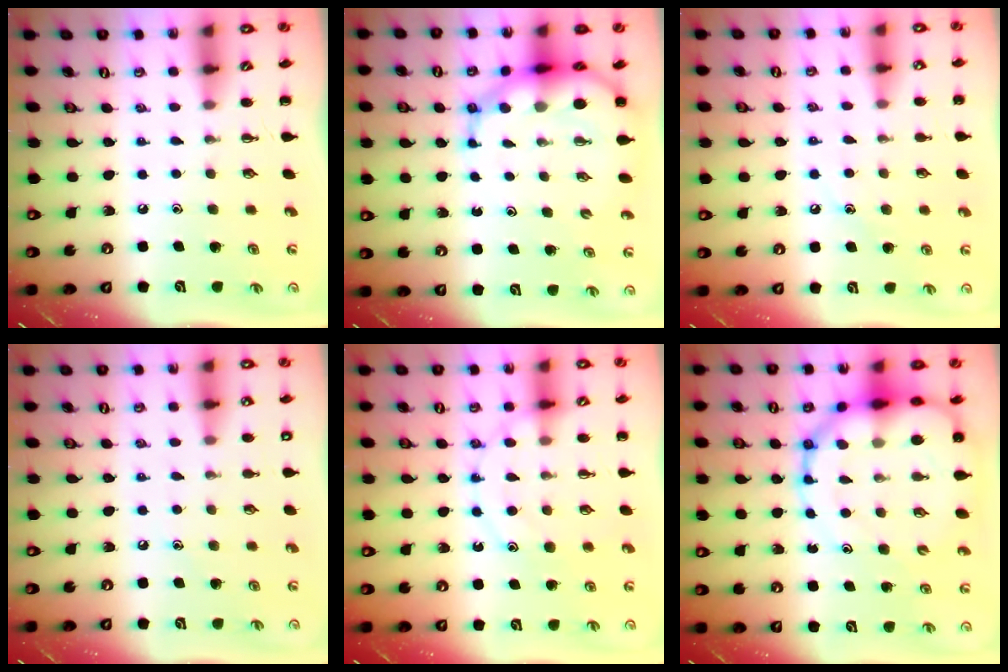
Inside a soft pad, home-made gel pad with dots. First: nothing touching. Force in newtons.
{"total": 10.7, "press": 10.4, "slide": 2.9}
{"total": 8.0, "press": 7.8, "slide": 1.8}
{"total": 6.4, "press": 6.2, "slide": 1.8}
{"total": 12.5, "press": 12.5, "slide": 0.9}
{"total": 18.5, "press": 18.0, "slide": 4.6}